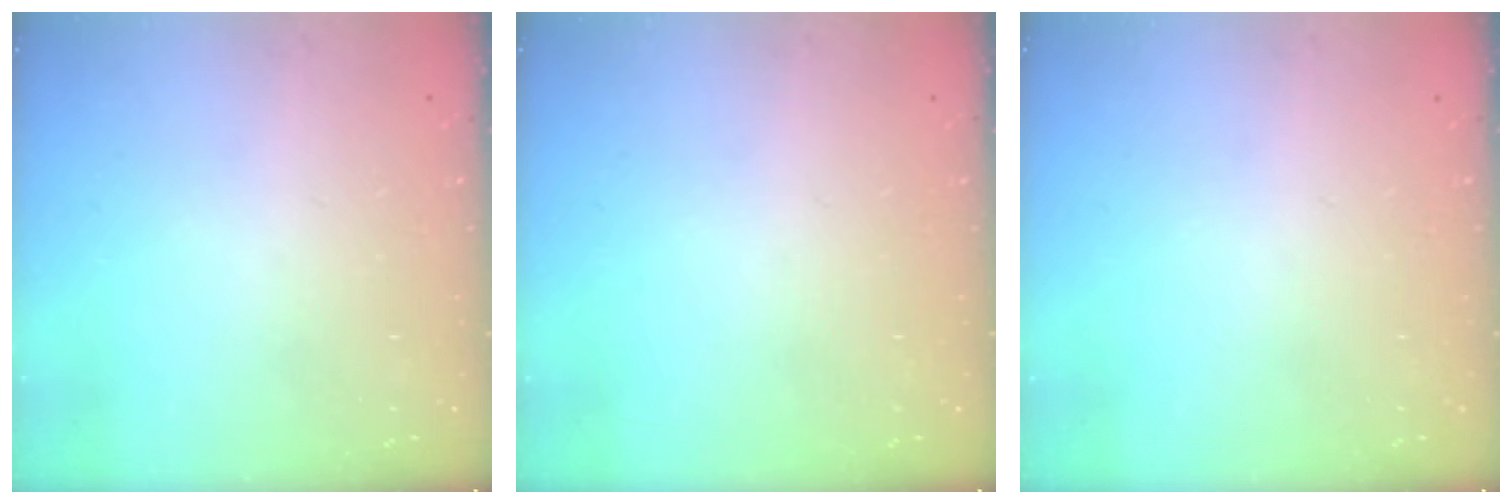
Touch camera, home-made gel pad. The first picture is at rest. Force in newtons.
{"total": 0.0}
{"total": 0.0}